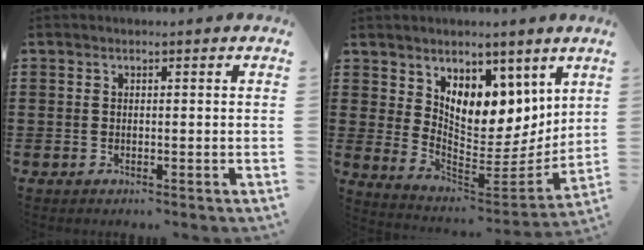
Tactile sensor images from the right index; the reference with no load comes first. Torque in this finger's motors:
{"motor_torque": [1.30, 0.78, 1.05, 0.21]}